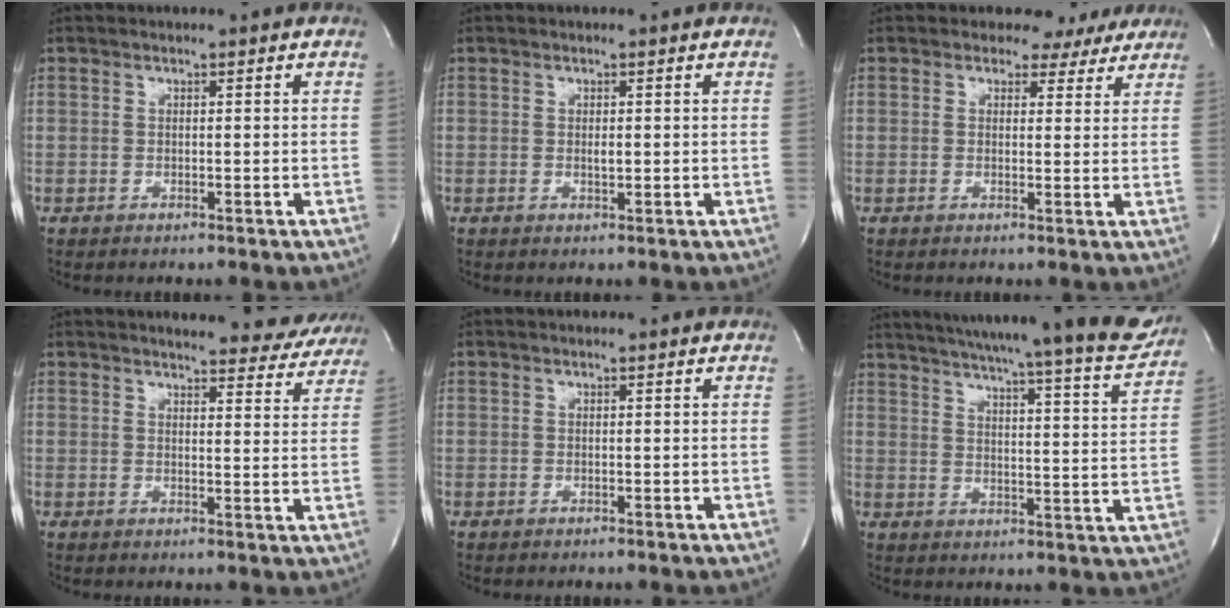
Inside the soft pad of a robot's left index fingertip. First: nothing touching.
{"total": 0.9, "force": [0.1, 0.3, 0.9], "torque": [-0.015, -0.002, 0.002]}
{"total": 4.9, "force": [4.1, 2.7, 0.2], "torque": [0.007, -0.002, 0.031]}
{"total": 13.3, "force": [12.8, 2.5, 2.6], "torque": [-0.009, -0.036, 0.126]}
{"total": 0.0}
{"total": 25.7, "force": [23.3, 0.6, 10.9], "torque": [-0.166, -0.065, 0.289]}